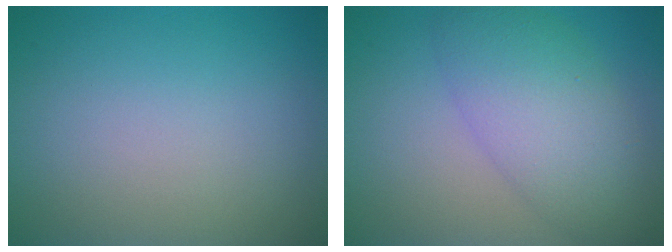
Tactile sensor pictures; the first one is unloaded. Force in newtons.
{"total": 6.4, "press": 6.4, "slide": 0.2}